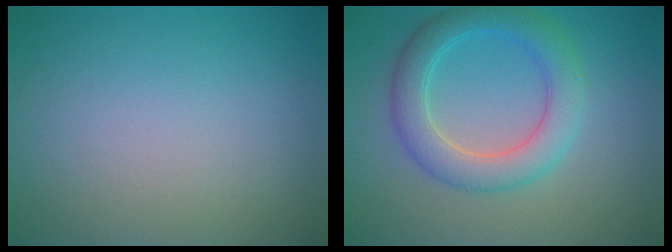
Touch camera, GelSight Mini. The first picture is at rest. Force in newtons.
{"total": 4.7, "press": 4.7, "slide": 0.2}